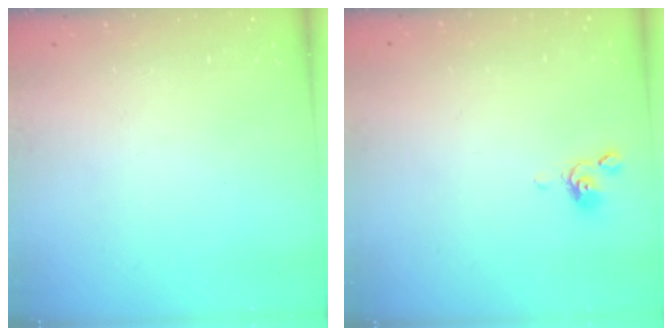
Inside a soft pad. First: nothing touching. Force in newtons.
{"total": 1.3, "press": 1.2, "slide": 0.4}